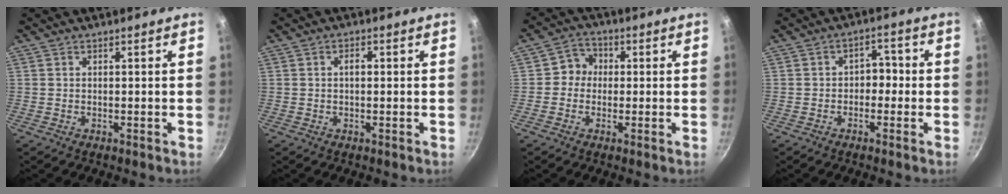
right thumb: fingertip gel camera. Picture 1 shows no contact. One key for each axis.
{"total": 1.8, "fx": 0.1, "fy": 1.0, "fz": 1.5, "tx": -0.022, "ty": 0.007, "tz": 0.001}
{"total": 5.0, "fx": -0.1, "fy": 4.5, "fz": 2.2, "tx": -0.011, "ty": 0.014, "tz": -0.015}
{"total": 3.5, "fx": -0.7, "fy": 2.5, "fz": 2.3, "tx": -0.014, "ty": 0.018, "tz": -0.021}